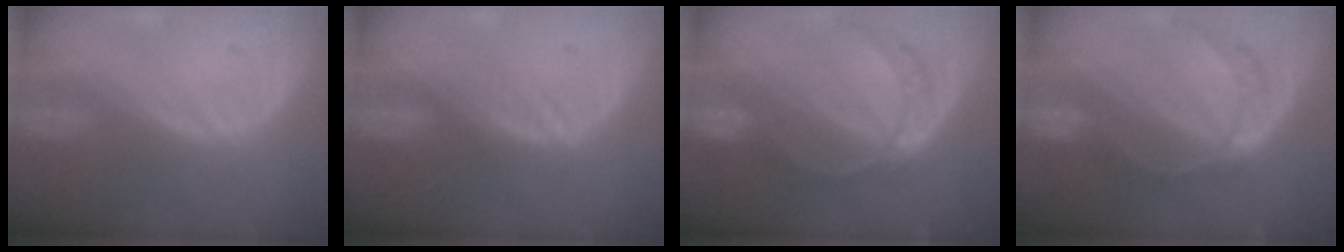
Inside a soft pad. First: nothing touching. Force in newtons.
{"total": 2.0, "press": 2.0, "slide": 0.2}
{"total": 7.7, "press": 6.4, "slide": 4.4}
{"total": 7.7, "press": 6.4, "slide": 4.2}